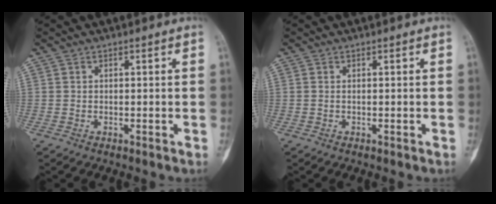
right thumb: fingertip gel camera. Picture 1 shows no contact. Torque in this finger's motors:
{"motor_torque": [-0.21, -0.22, 0.15, 0.15, -0.04]}